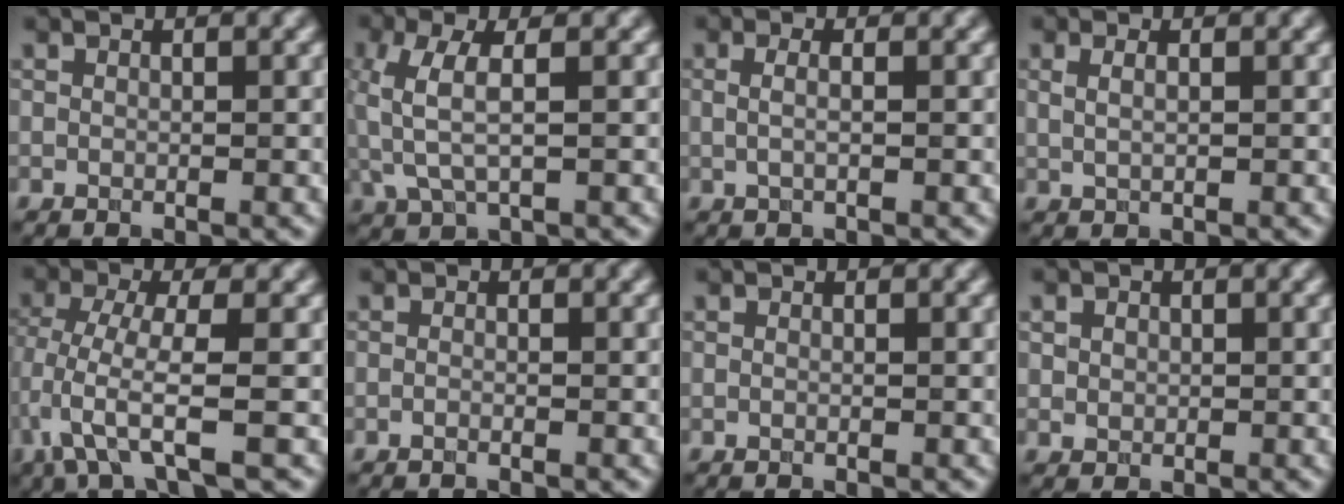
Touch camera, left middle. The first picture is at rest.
{"total": 4.4, "force": [0.1, 1.9, 4.0], "torque": [-0.107, 0.000, 0.002]}
{"total": 1.8, "force": [0.4, 0.8, 1.6], "torque": [-0.024, -0.007, -0.010]}
{"total": 1.8, "force": [0.8, 0.9, 1.4], "torque": [-0.016, -0.001, 0.006]}
{"total": 5.6, "force": [-2.5, 1.1, 4.9], "torque": [-0.103, -0.007, -0.052]}
{"total": 0.5, "force": [-0.4, 0.1, 0.4], "torque": [-0.008, -0.005, -0.009]}
{"total": 0.0}
{"total": 1.6, "force": [0.6, 1.4, 0.7], "torque": [-0.012, 0.004, 0.011]}